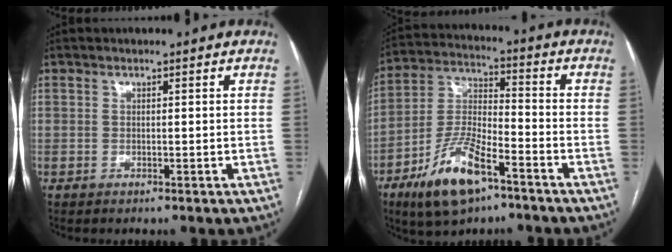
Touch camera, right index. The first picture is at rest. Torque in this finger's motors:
{"motor_torque": [1.08, -1.06, 0.60, 0.14]}